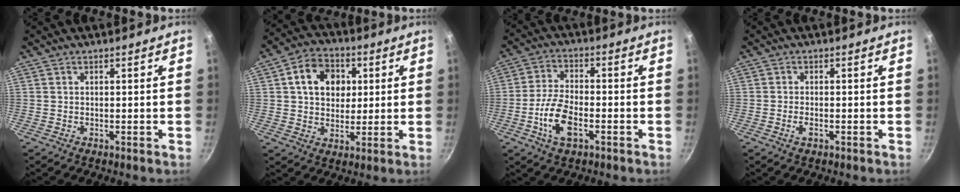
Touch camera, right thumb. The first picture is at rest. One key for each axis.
{"total": 11.1, "fx": 2.8, "fy": 8.6, "fz": 6.3, "tx": -0.076, "ty": 0.008, "tz": 0.036}
{"total": 9.2, "fx": -3.3, "fy": 4.4, "fz": 7.3, "tx": -0.144, "ty": 0.019, "tz": -0.069}
{"total": 1.9, "fx": -0.8, "fy": 0.8, "fz": 1.5, "tx": -0.036, "ty": 0.003, "tz": -0.017}